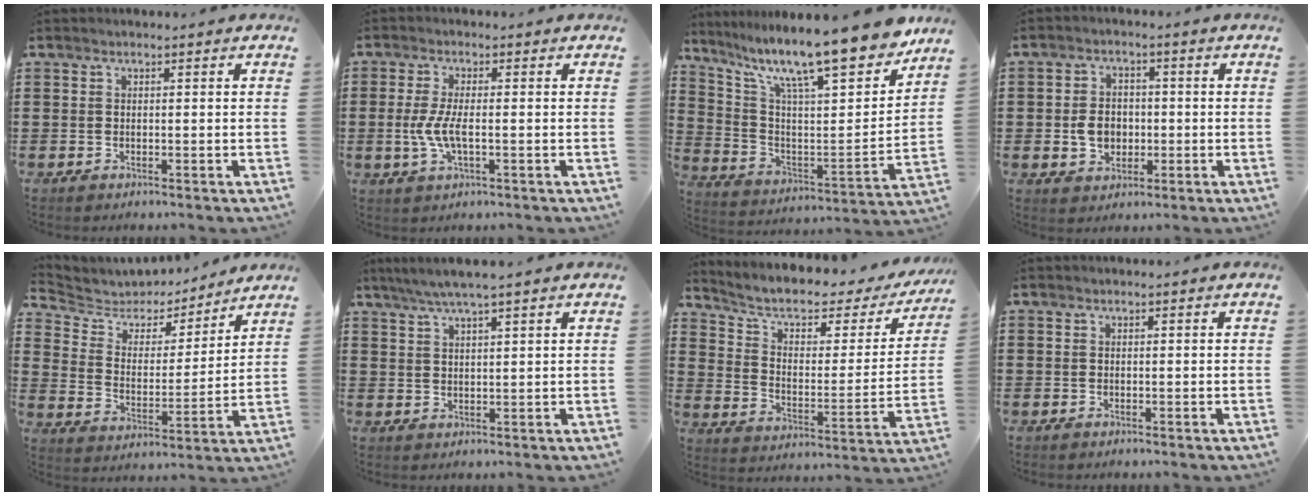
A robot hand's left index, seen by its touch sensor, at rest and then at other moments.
{"total": 4.6, "force": [-0.7, 1.4, 4.3], "torque": [-0.104, -0.007, -0.021]}
{"total": 14.0, "force": [11.6, 2.0, 7.6], "torque": [-0.169, -0.081, 0.192]}
{"total": 5.0, "force": [-0.6, 3.8, 3.1], "torque": [-0.057, 0.006, -0.015]}
{"total": 4.6, "force": [4.1, 2.1, 0.4], "torque": [-0.039, -0.028, 0.064]}
{"total": 3.8, "force": [3.0, -0.2, 2.4], "torque": [-0.051, -0.003, 0.053]}
{"total": 5.7, "force": [3.7, 2.4, 3.6], "torque": [-0.089, -0.020, 0.057]}
{"total": 0.0}